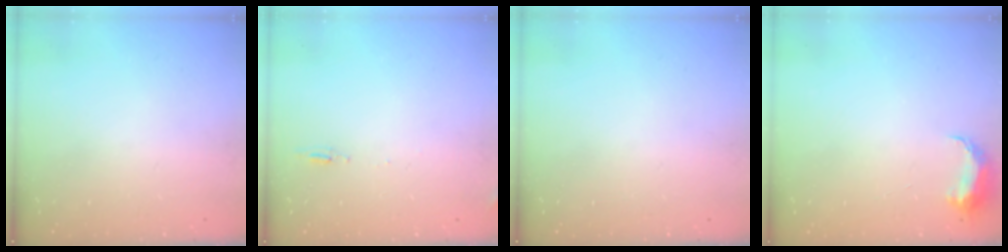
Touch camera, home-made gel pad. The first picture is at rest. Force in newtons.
{"total": 5.0, "press": 4.7, "slide": 1.7}
{"total": 0.0}
{"total": 7.0, "press": 6.9, "slide": 0.6}